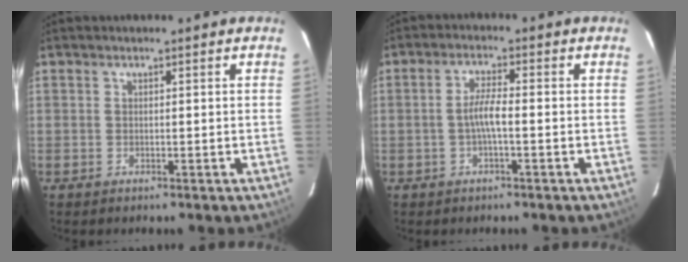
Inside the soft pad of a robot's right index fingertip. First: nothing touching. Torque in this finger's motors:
{"motor_torque": [0.73, -0.16, 0.53, 0.13]}